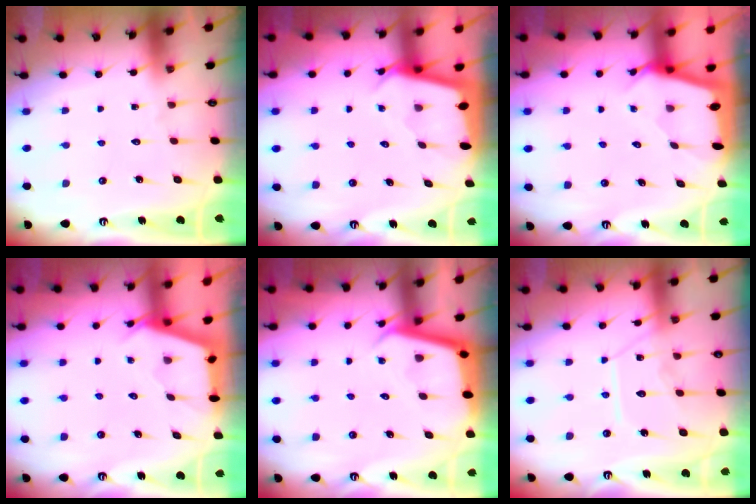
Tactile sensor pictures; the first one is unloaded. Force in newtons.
{"total": 2.4, "press": 2.4, "slide": 0.2}
{"total": 2.1, "press": 2.1, "slide": 0.1}
{"total": 2.6, "press": 2.6, "slide": 0.3}
{"total": 3.6, "press": 3.6, "slide": 0.2}
{"total": 10.7, "press": 10.7, "slide": 1.0}